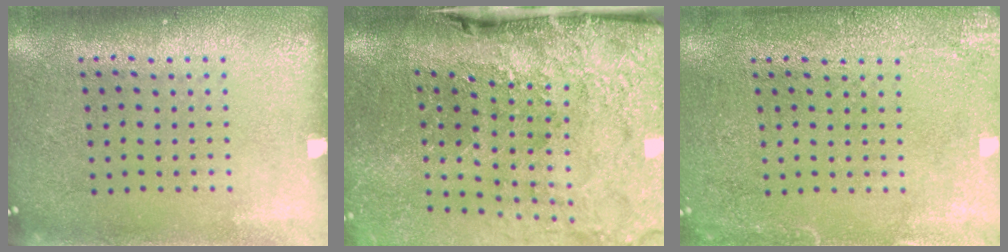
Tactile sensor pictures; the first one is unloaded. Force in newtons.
{"total": 4.7, "press": 3.6, "slide": 3.0}
{"total": 2.8, "press": 2.8, "slide": 0.3}